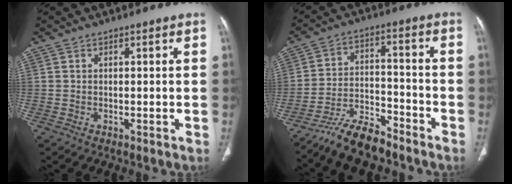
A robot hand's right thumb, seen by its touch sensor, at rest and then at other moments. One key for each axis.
{"total": 9.5, "fx": -8.3, "fy": 2.8, "fz": 3.8, "tx": -0.067, "ty": 0.055, "tz": -0.153}